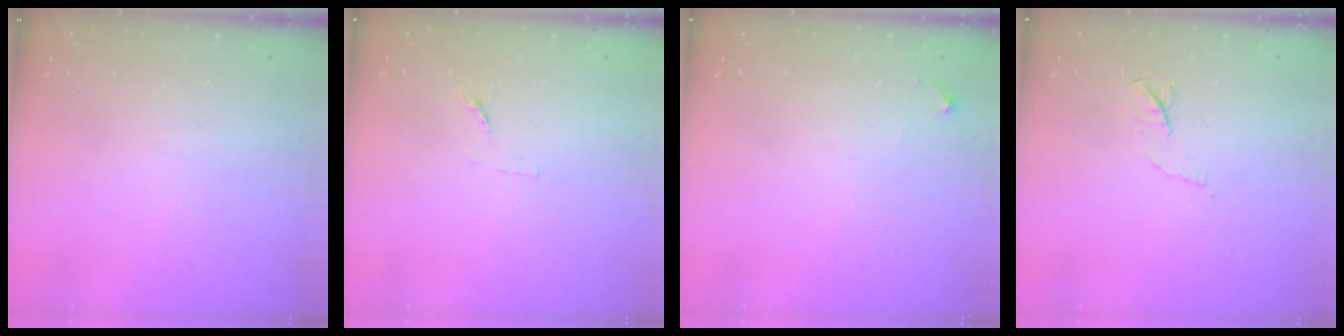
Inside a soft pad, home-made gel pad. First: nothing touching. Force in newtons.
{"total": 8.0, "press": 7.9, "slide": 0.9}
{"total": 4.9, "press": 4.9, "slide": 0.7}
{"total": 4.8, "press": 4.8, "slide": 0.6}